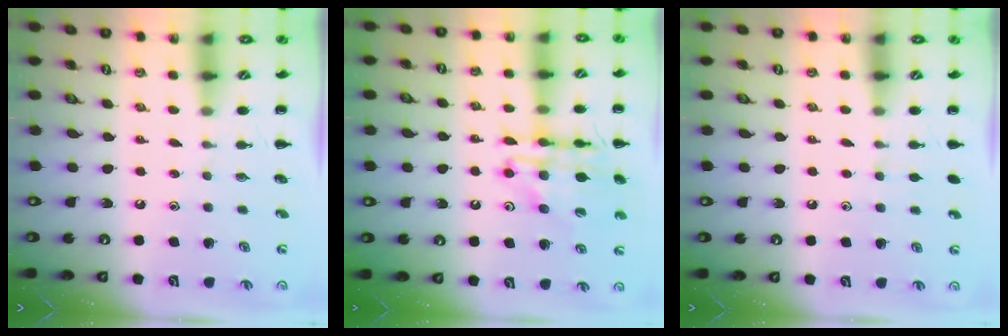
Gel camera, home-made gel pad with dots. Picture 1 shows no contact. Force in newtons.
{"total": 17.1, "press": 16.8, "slide": 3.4}
{"total": 3.2, "press": 2.9, "slide": 1.3}